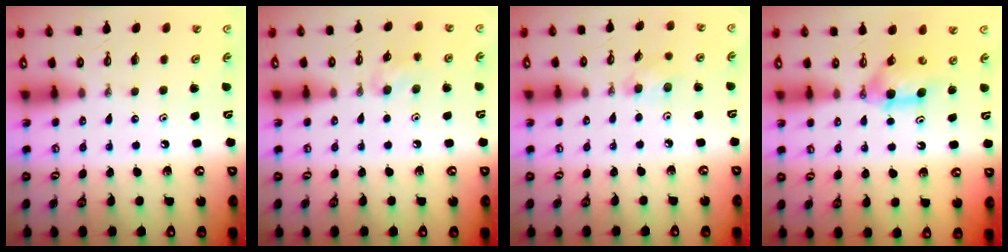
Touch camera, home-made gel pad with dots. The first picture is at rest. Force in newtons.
{"total": 8.2, "press": 7.4, "slide": 3.4}
{"total": 6.7, "press": 6.6, "slide": 1.4}
{"total": 6.4, "press": 3.6, "slide": 5.3}